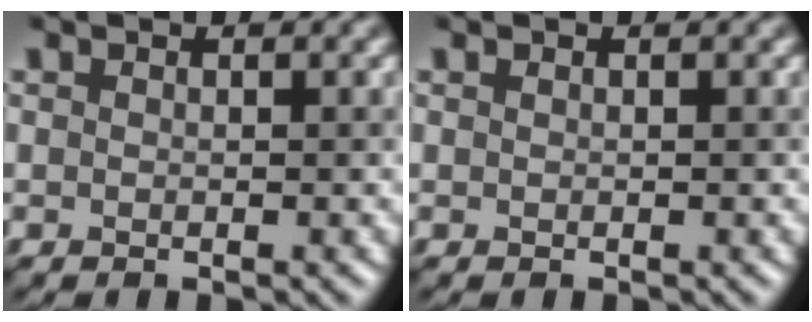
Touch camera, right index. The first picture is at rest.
{"total": 0.0}